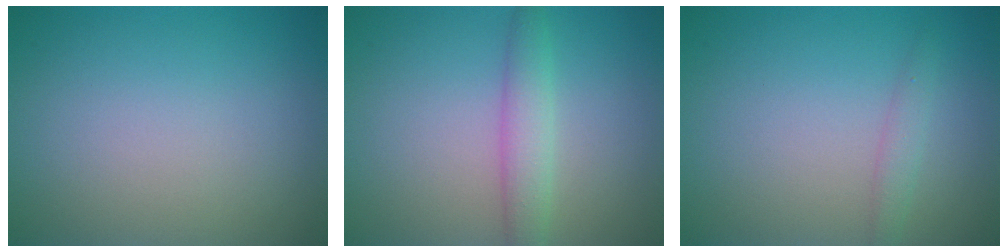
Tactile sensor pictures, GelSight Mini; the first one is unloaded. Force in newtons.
{"total": 2.6, "press": 2.6, "slide": 0.1}
{"total": 1.2, "press": 1.2, "slide": 0.1}